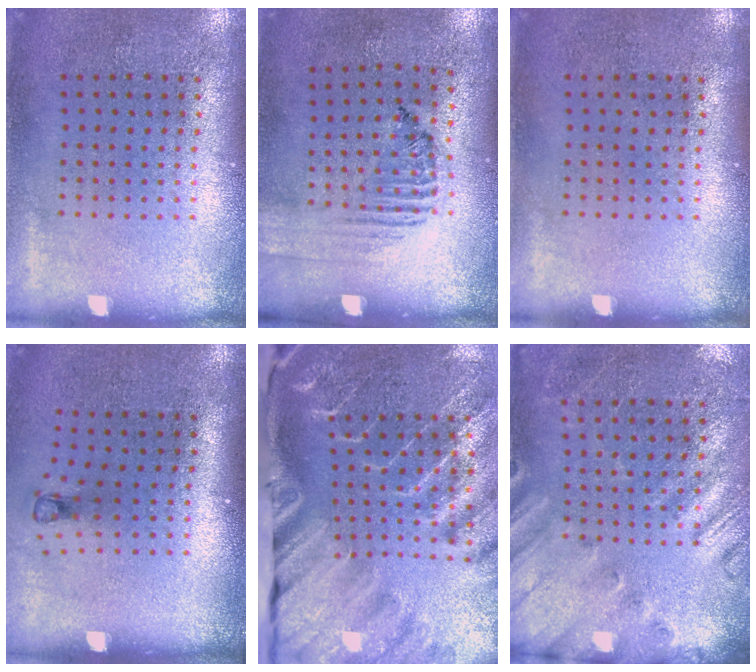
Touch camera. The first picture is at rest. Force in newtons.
{"total": 1.5, "press": 1.1, "slide": 1.0}
{"total": 0.0}
{"total": 0.8, "press": 0.4, "slide": 0.7}
{"total": 4.6, "press": 3.4, "slide": 3.1}
{"total": 2.4, "press": 2.0, "slide": 1.3}